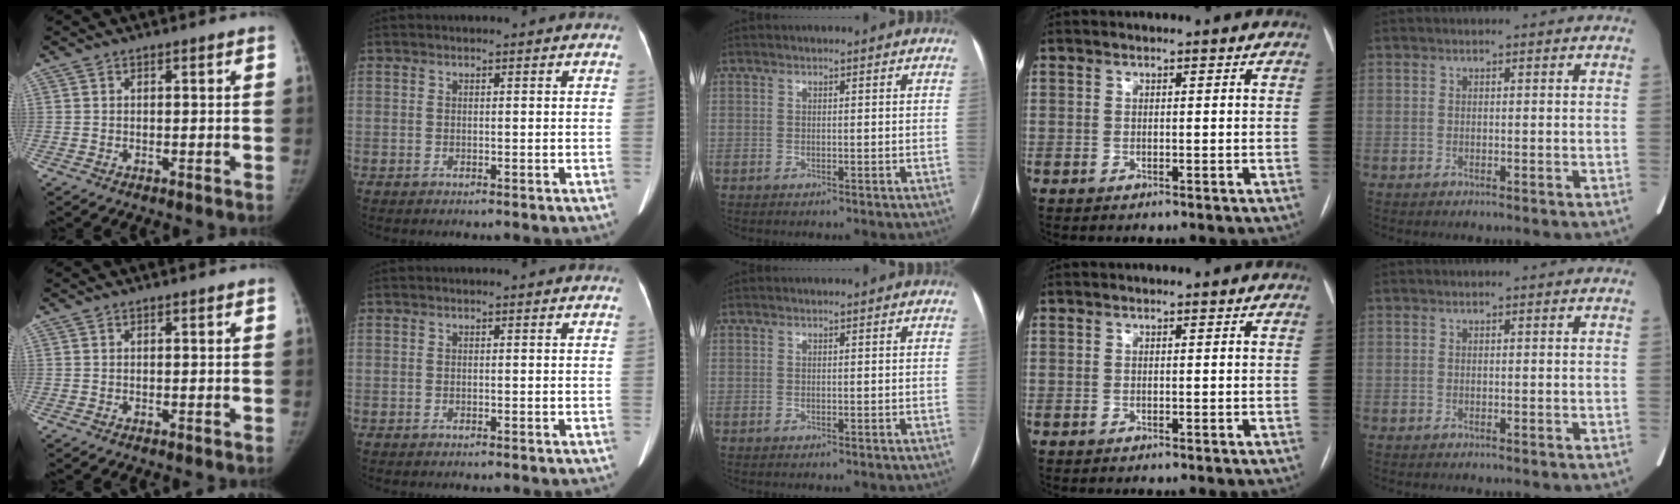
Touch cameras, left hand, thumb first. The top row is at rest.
{}